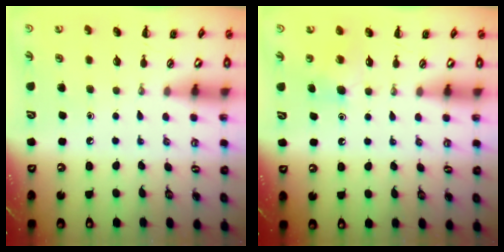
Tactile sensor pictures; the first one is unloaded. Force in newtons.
{"total": 5.3, "press": 5.0, "slide": 1.7}